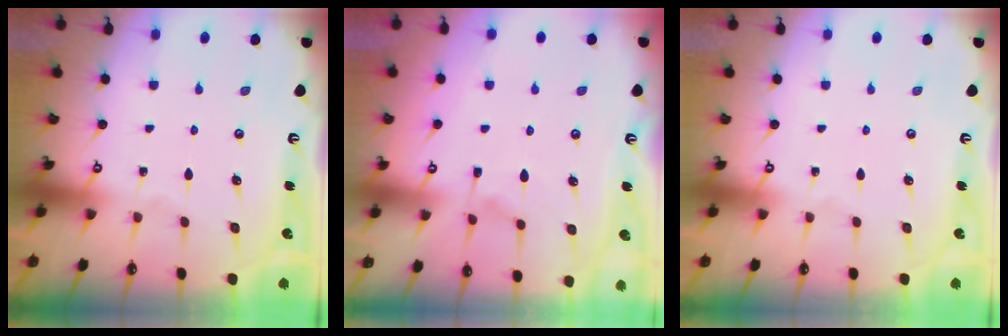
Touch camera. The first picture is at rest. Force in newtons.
{"total": 1.4, "press": 0.2, "slide": 1.4}
{"total": 0.0}